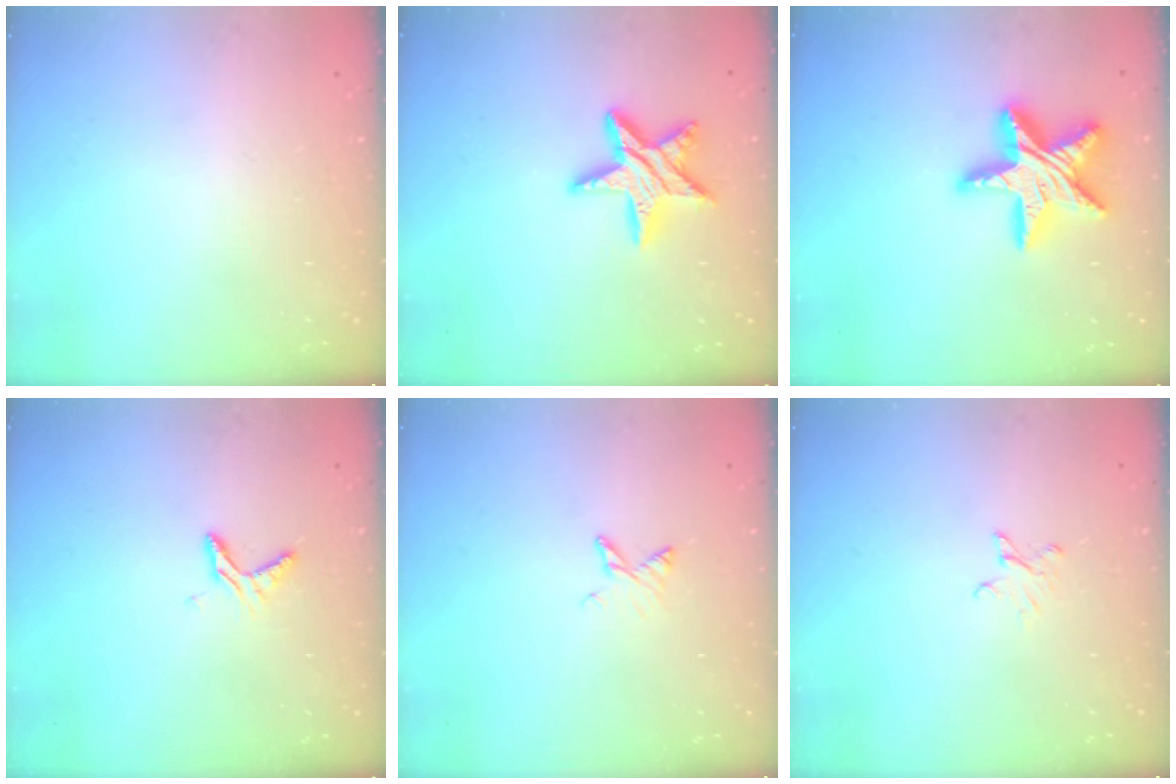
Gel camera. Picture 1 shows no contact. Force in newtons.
{"total": 11.6, "press": 11.6, "slide": 0.6}
{"total": 19.1, "press": 19.0, "slide": 1.7}
{"total": 5.8, "press": 5.8, "slide": 0.4}
{"total": 3.6, "press": 3.6, "slide": 0.4}
{"total": 2.6, "press": 2.6, "slide": 0.3}